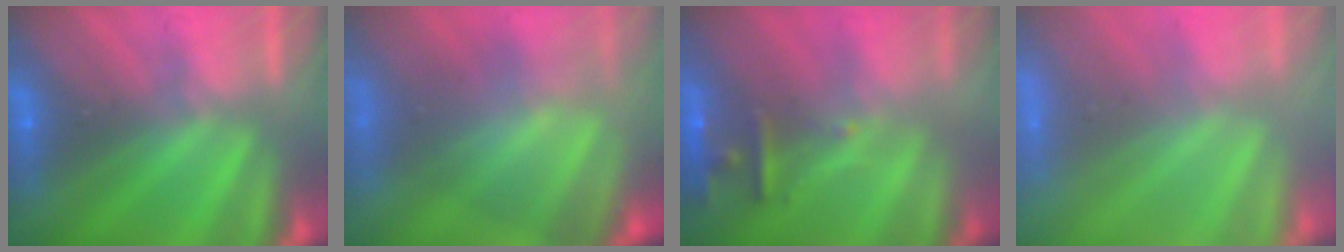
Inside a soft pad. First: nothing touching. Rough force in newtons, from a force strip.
{"total": 9.1}
{"total": 2.4}
{"total": 8.6}